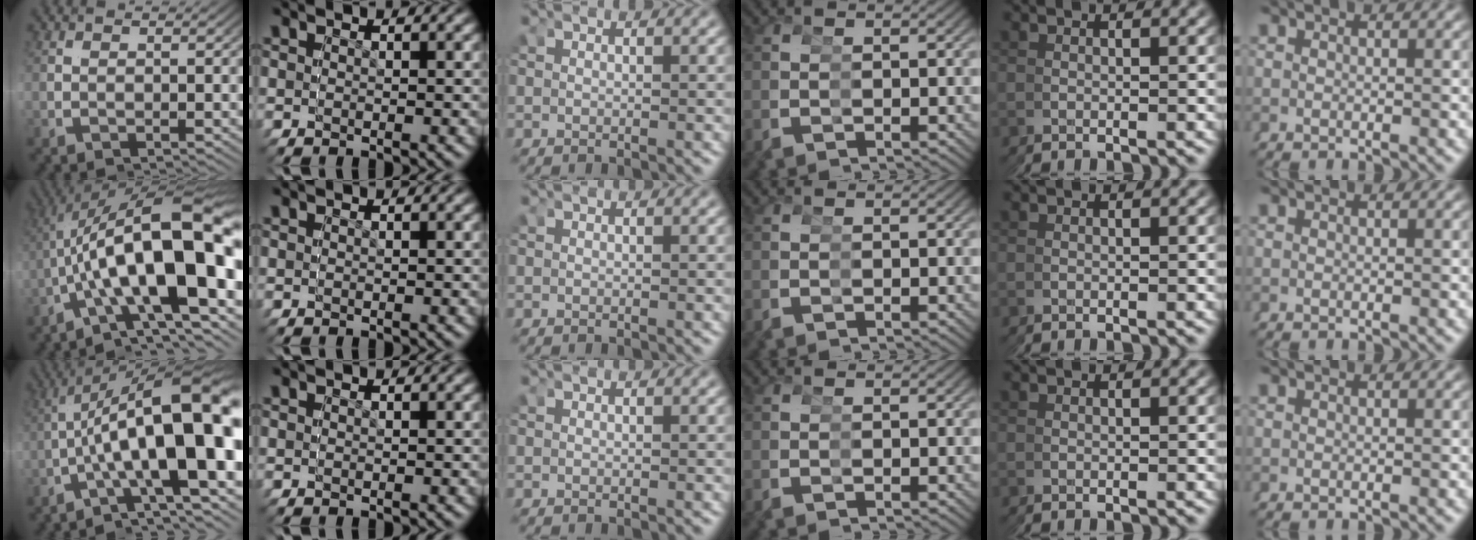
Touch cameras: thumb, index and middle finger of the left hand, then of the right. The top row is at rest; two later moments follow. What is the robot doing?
{"motion": "grasp_and_lifting", "object": "cubes"}